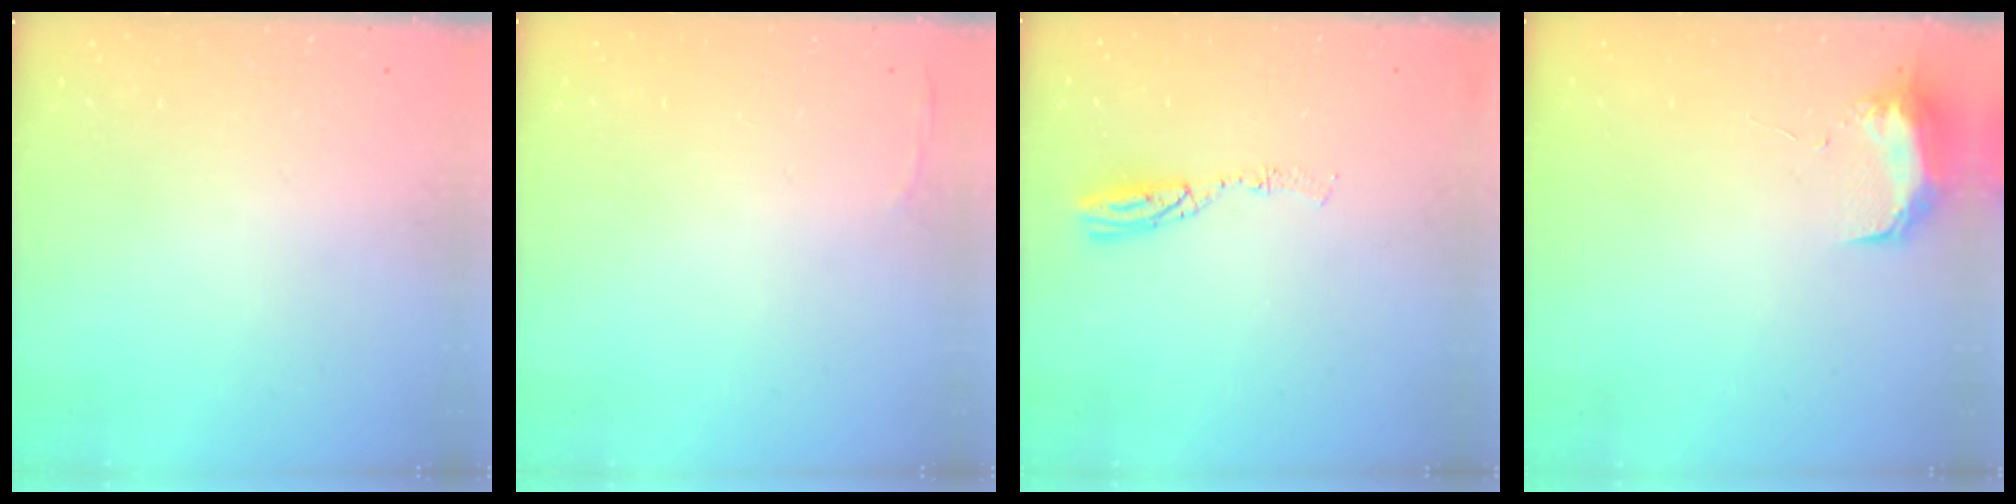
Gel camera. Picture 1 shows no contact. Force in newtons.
{"total": 2.8, "press": 2.6, "slide": 0.9}
{"total": 5.0, "press": 5.0, "slide": 0.2}
{"total": 9.8, "press": 9.7, "slide": 0.7}